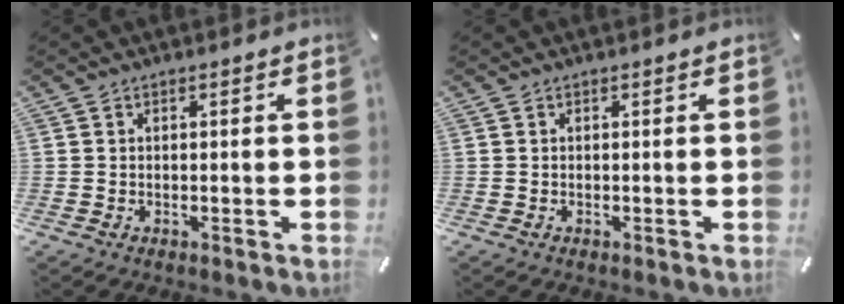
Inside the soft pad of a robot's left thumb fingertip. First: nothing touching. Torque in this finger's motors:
{"motor_torque": [0.02, -0.04, 0.00, 0.00, 0.01]}